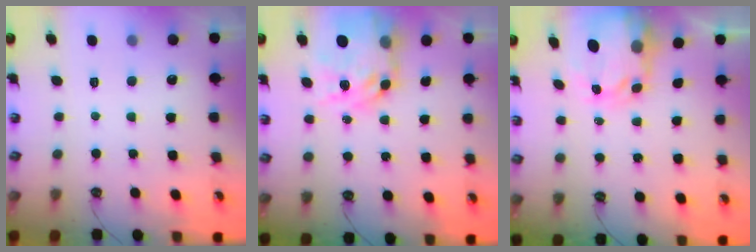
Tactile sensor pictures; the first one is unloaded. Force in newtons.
{"total": 15.4, "press": 15.4, "slide": 1.2}
{"total": 4.4, "press": 4.4, "slide": 0.5}